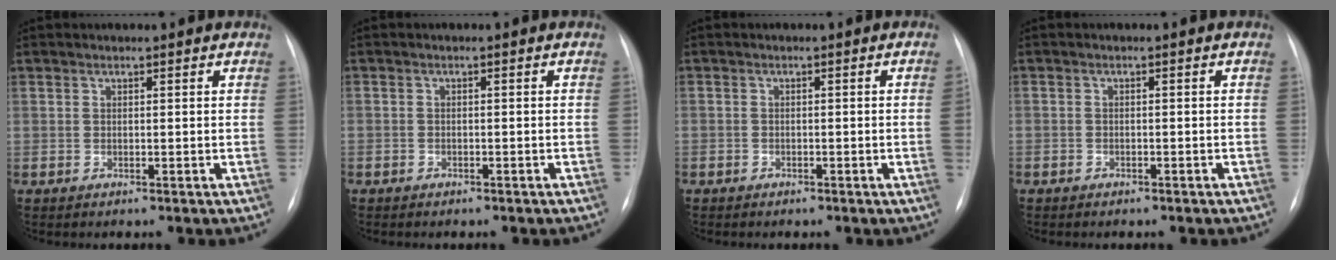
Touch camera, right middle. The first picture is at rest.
{"total": 1.6, "force": [-1.3, 0.8, 0.5], "torque": [-0.012, 0.001, -0.014]}
{"total": 0.9, "force": [-0.5, -0.3, 0.7], "torque": [-0.013, 0.005, -0.010]}
{"total": 1.9, "force": [-1.5, 1.0, 0.7], "torque": [-0.015, 0.002, -0.016]}